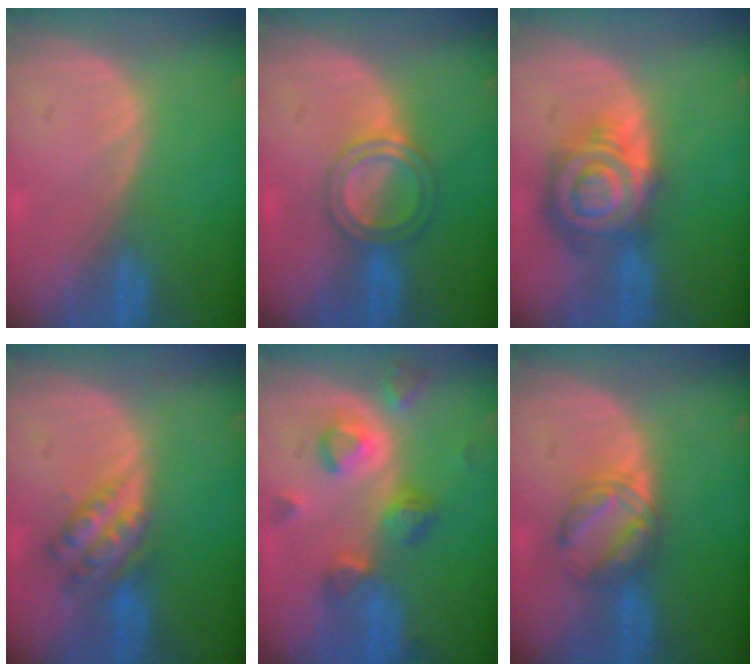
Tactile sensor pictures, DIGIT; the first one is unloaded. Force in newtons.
{"total": 5.1, "press": 4.6, "slide": 2.1}
{"total": 9.1, "press": 9.1, "slide": 0.5}
{"total": 6.1, "press": 5.4, "slide": 3.0}
{"total": 7.1, "press": 7.0, "slide": 1.2}
{"total": 5.8, "press": 5.5, "slide": 1.8}